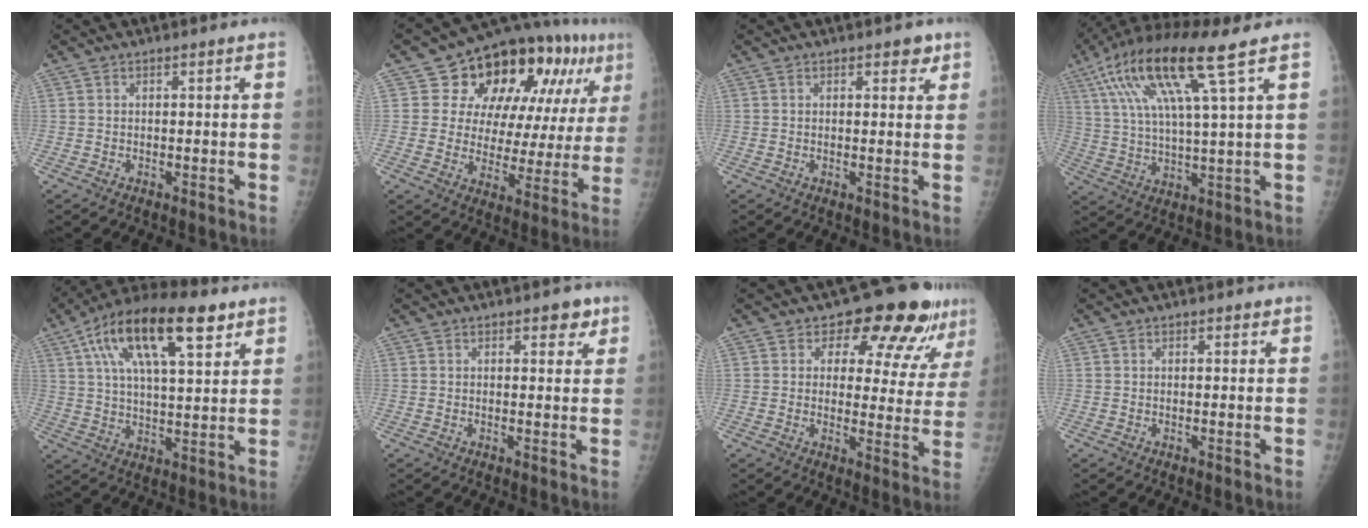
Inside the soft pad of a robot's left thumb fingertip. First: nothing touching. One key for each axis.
{"total": 21.2, "fx": 9.5, "fy": 11.2, "fz": 15.2, "tx": -0.168, "ty": 0.002, "tz": 0.136}
{"total": 2.3, "fx": 1.5, "fy": 1.3, "fz": 1.3, "tx": 0.000, "ty": -0.006, "tz": 0.016}
{"total": 15.8, "fx": 7.9, "fy": 1.5, "fz": 13.6, "tx": -0.279, "ty": -0.010, "tz": 0.149}
{"total": 19.6, "fx": 9.7, "fy": 7.5, "fz": 15.3, "tx": -0.255, "ty": -0.003, "tz": 0.165}
{"total": 3.3, "fx": 2.0, "fy": 1.7, "fz": 1.9, "tx": -0.003, "ty": -0.008, "tz": 0.022}
{"total": 13.7, "fx": 9.4, "fy": 6.7, "fz": 7.5, "tx": -0.043, "ty": -0.047, "tz": 0.104}
{"total": 0.9, "fx": 0.6, "fy": 0.5, "fz": 0.3, "tx": 0.004, "ty": -0.004, "tz": 0.005}